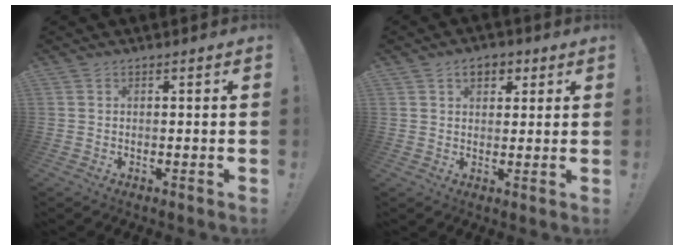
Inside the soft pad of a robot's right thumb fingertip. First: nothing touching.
{"total": 5.4, "force": [2.3, 3.7, 3.2], "torque": [-0.031, -0.004, 0.038]}